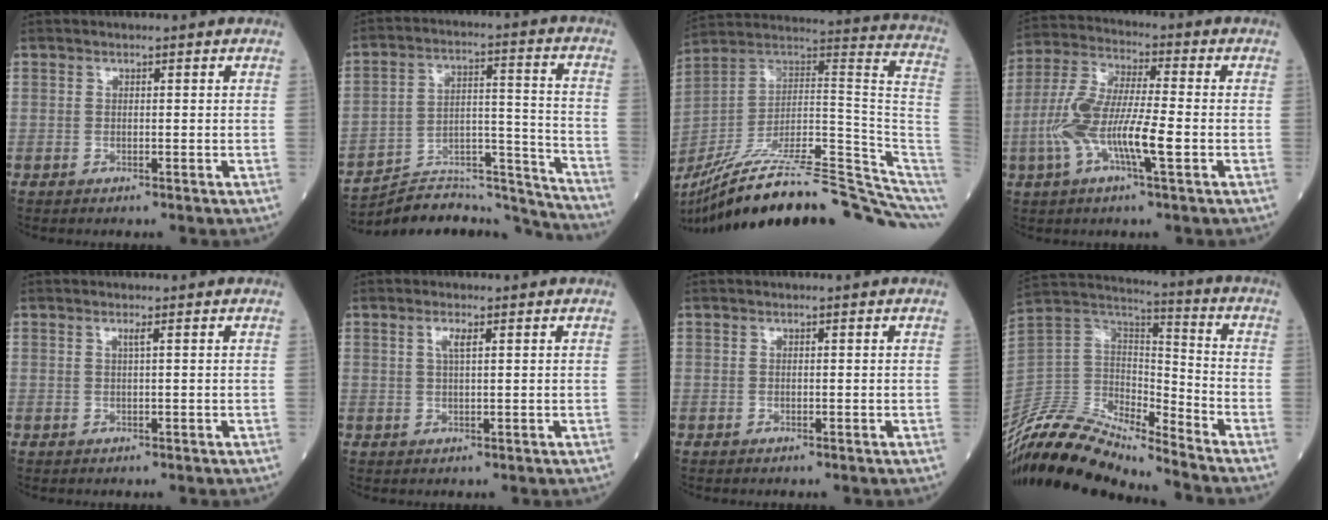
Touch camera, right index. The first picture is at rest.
{"total": 17.9, "force": [-17.8, 1.3, 1.5], "torque": [-0.016, 0.055, -0.270]}
{"total": 29.5, "force": [-23.8, 1.8, 17.4], "torque": [-0.178, 0.022, -0.362]}
{"total": 11.4, "force": [-2.9, 1.8, 10.9], "torque": [-0.232, 0.008, -0.060]}
{"total": 0.7, "force": [0.3, -0.2, 0.6], "torque": [-0.017, -0.002, 0.008]}
{"total": 1.8, "force": [0.8, 0.2, 1.7], "torque": [-0.036, 0.002, 0.014]}
{"total": 0.0}
{"total": 16.9, "force": [-15.8, 2.0, 5.8], "torque": [-0.115, 0.040, -0.306]}